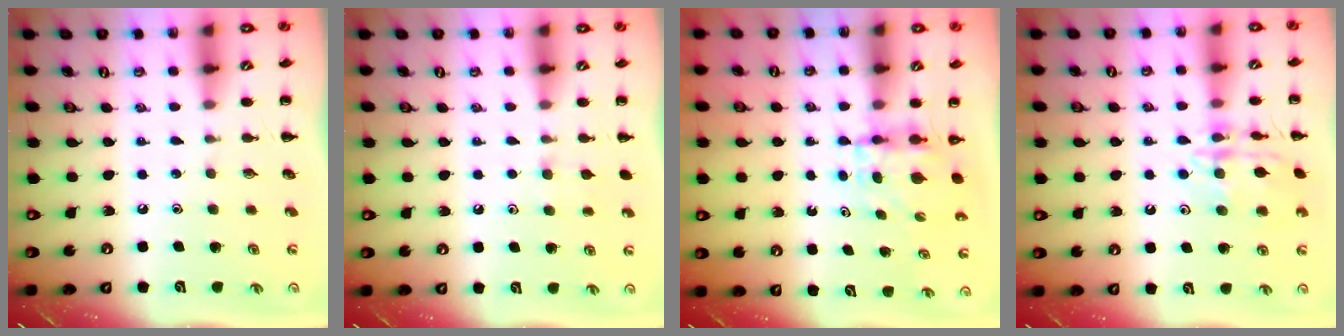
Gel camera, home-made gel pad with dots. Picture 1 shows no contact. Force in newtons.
{"total": 5.5, "press": 5.1, "slide": 2.0}
{"total": 4.0, "press": 3.9, "slide": 0.3}
{"total": 14.3, "press": 14.2, "slide": 0.9}